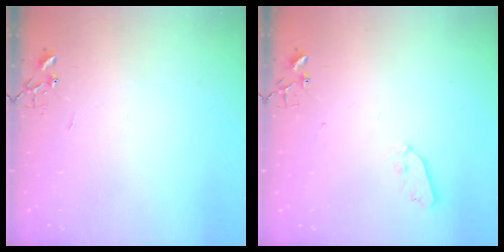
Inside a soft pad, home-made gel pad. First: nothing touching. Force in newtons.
{"total": 3.3, "press": 3.3, "slide": 0.4}